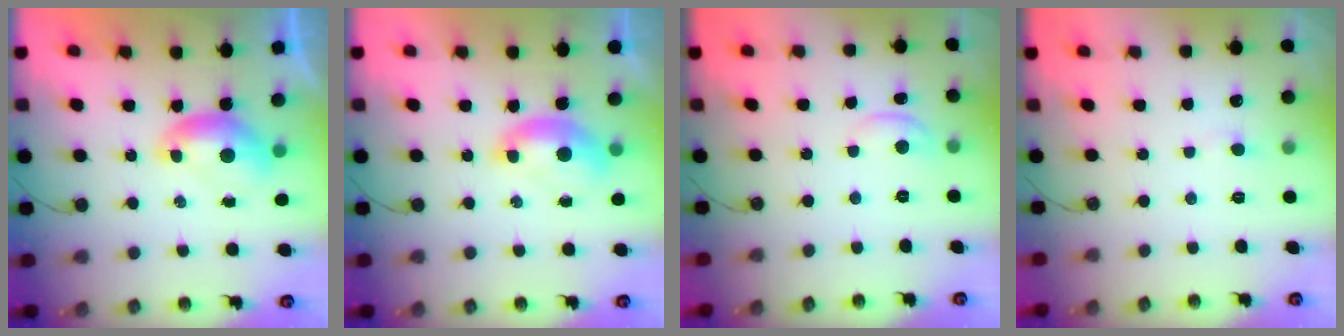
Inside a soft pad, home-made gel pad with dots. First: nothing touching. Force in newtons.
{"total": 1.7, "press": 1.5, "slide": 0.6}
{"total": 0.0}
{"total": 0.7, "press": 0.6, "slide": 0.4}